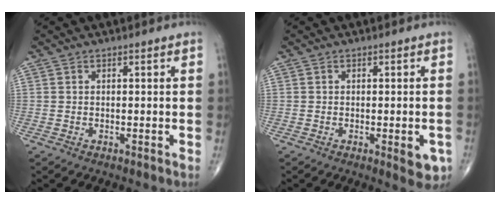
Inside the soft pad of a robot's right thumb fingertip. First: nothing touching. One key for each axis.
{"total": 4.6, "fx": -1.6, "fy": 1.7, "fz": 4.0, "tx": -0.031, "ty": -0.004, "tz": -0.015}